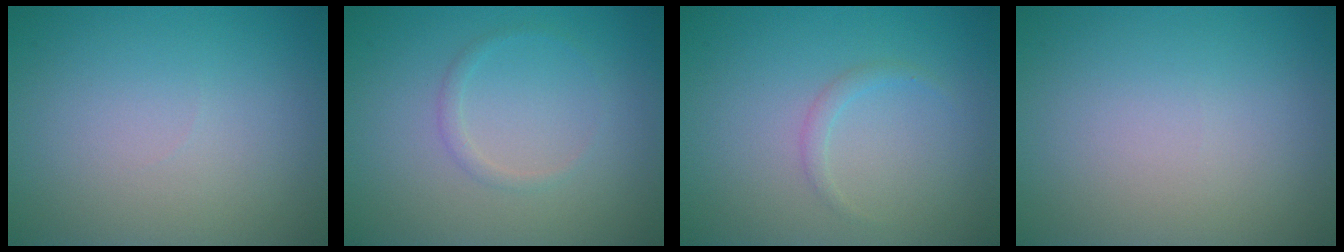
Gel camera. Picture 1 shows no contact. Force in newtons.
{"total": 0.9, "press": 0.9, "slide": 0.0}
{"total": 0.9, "press": 0.9, "slide": 0.1}
{"total": 0.0}